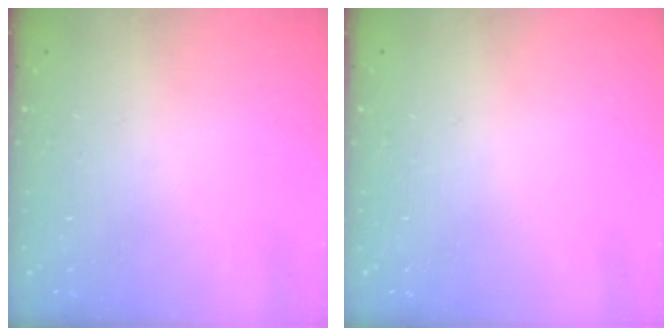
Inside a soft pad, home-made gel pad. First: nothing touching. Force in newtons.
{"total": 0.9, "press": 0.0, "slide": 0.9}